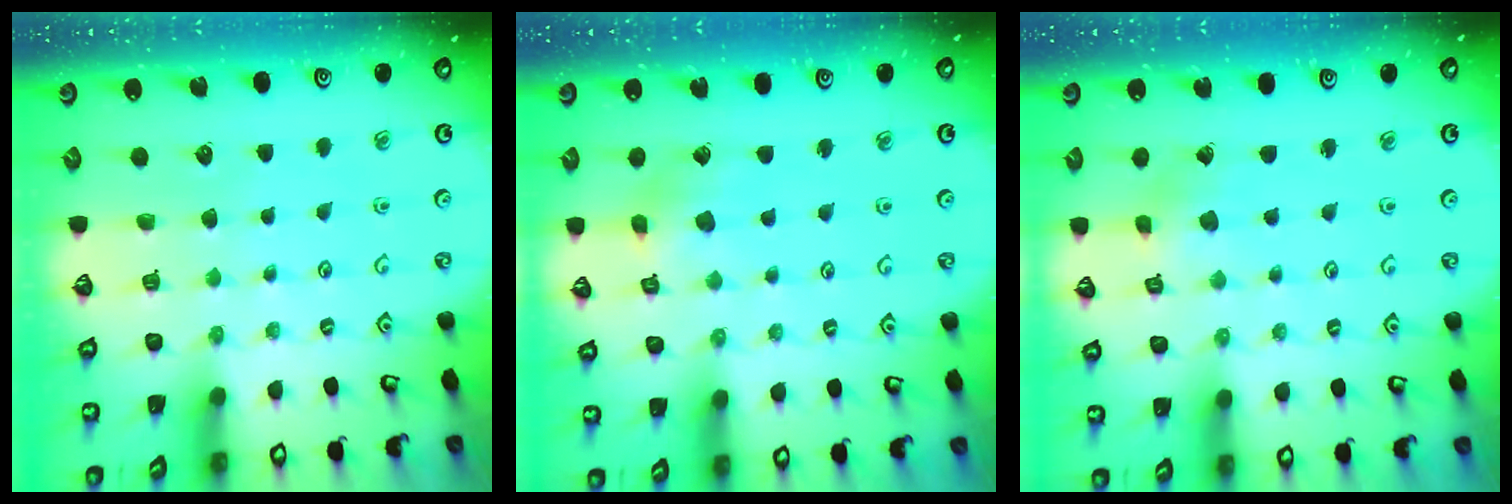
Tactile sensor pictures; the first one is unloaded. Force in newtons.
{"total": 5.2, "press": 5.2, "slide": 0.5}
{"total": 2.1, "press": 2.1, "slide": 0.1}